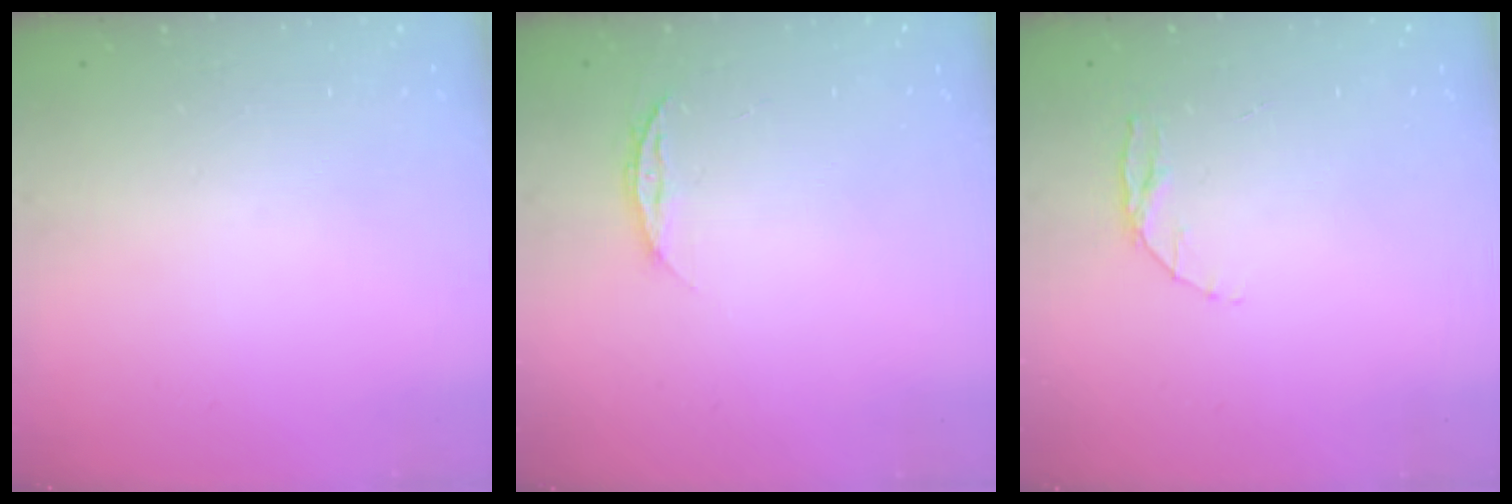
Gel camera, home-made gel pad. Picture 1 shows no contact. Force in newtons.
{"total": 4.9, "press": 4.9, "slide": 0.6}
{"total": 4.9, "press": 4.8, "slide": 0.5}